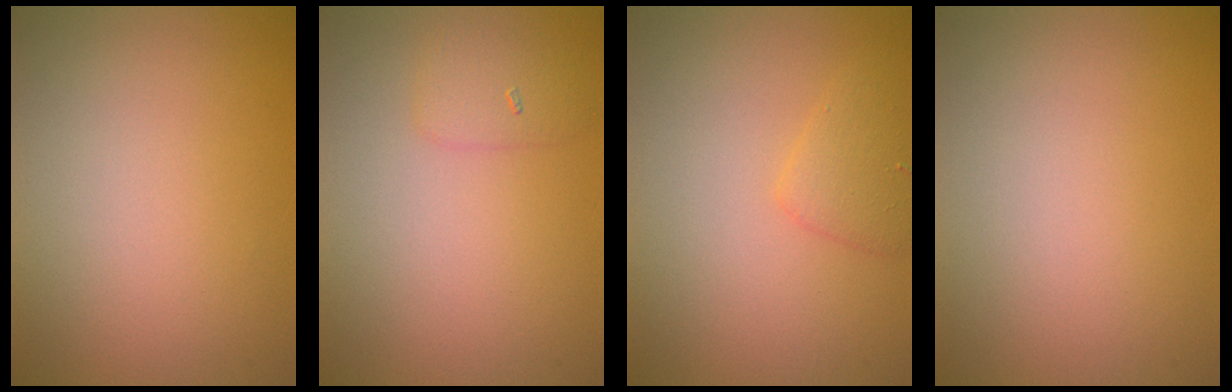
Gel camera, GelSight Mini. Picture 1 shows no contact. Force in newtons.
{"total": 1.6, "press": 1.6, "slide": 0.0}
{"total": 1.9, "press": 1.9, "slide": 0.1}
{"total": 0.0}